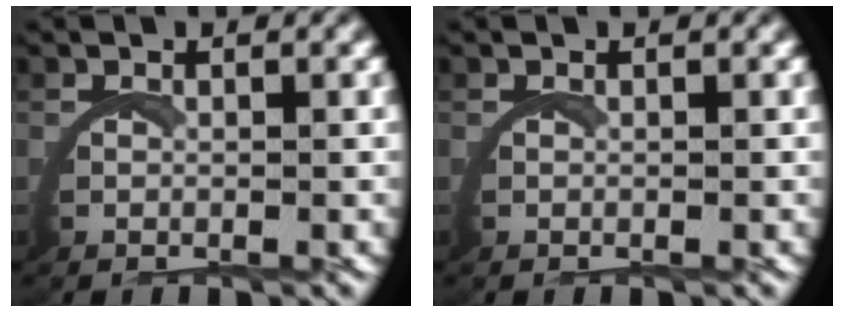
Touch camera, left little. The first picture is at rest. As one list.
[{"total": 0.0}]